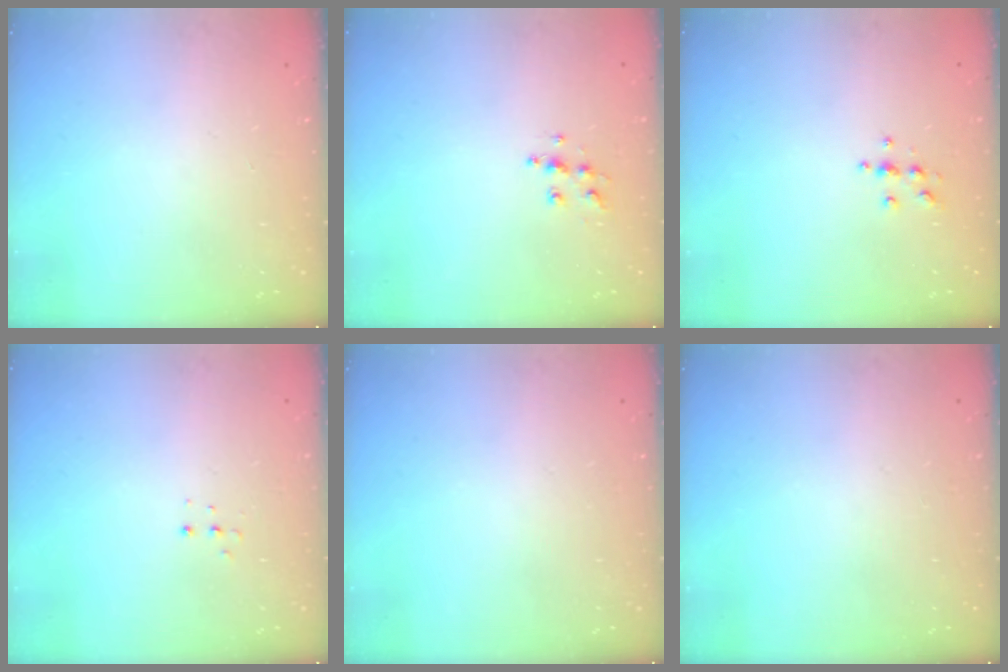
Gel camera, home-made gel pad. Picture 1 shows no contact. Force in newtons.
{"total": 6.6, "press": 6.5, "slide": 0.3}
{"total": 4.0, "press": 3.9, "slide": 0.6}
{"total": 3.6, "press": 3.5, "slide": 0.8}
{"total": 0.0}
{"total": 0.0}